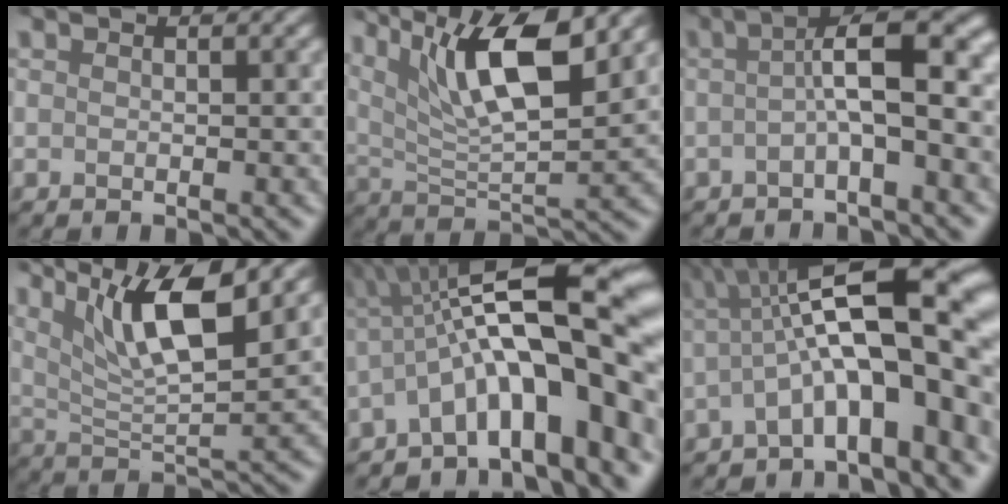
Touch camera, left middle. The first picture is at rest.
{"total": 9.1, "force": [5.4, 2.3, 7.0], "torque": [-0.122, -0.005, 0.090]}
{"total": 5.9, "force": [-0.1, 1.2, 5.7], "torque": [-0.076, 0.028, -0.017]}
{"total": 7.9, "force": [4.9, 1.7, 6.0], "torque": [-0.105, 0.000, 0.085]}
{"total": 14.2, "force": [-0.8, 5.0, 13.2], "torque": [-0.189, 0.034, -0.013]}
{"total": 12.1, "force": [-0.6, 3.6, 11.5], "torque": [-0.184, 0.027, -0.017]}